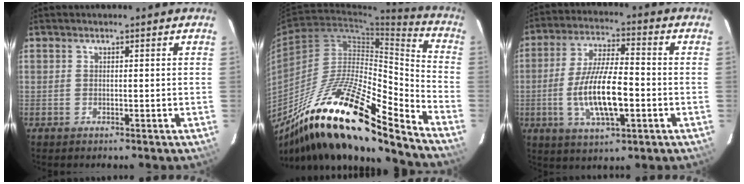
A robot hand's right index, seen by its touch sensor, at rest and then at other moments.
{"total": 25.3, "force": [-17.9, 5.3, 17.2], "torque": [-0.292, -0.022, -0.315]}
{"total": 13.1, "force": [-3.1, 3.9, 12.2], "torque": [-0.240, -0.007, -0.051]}